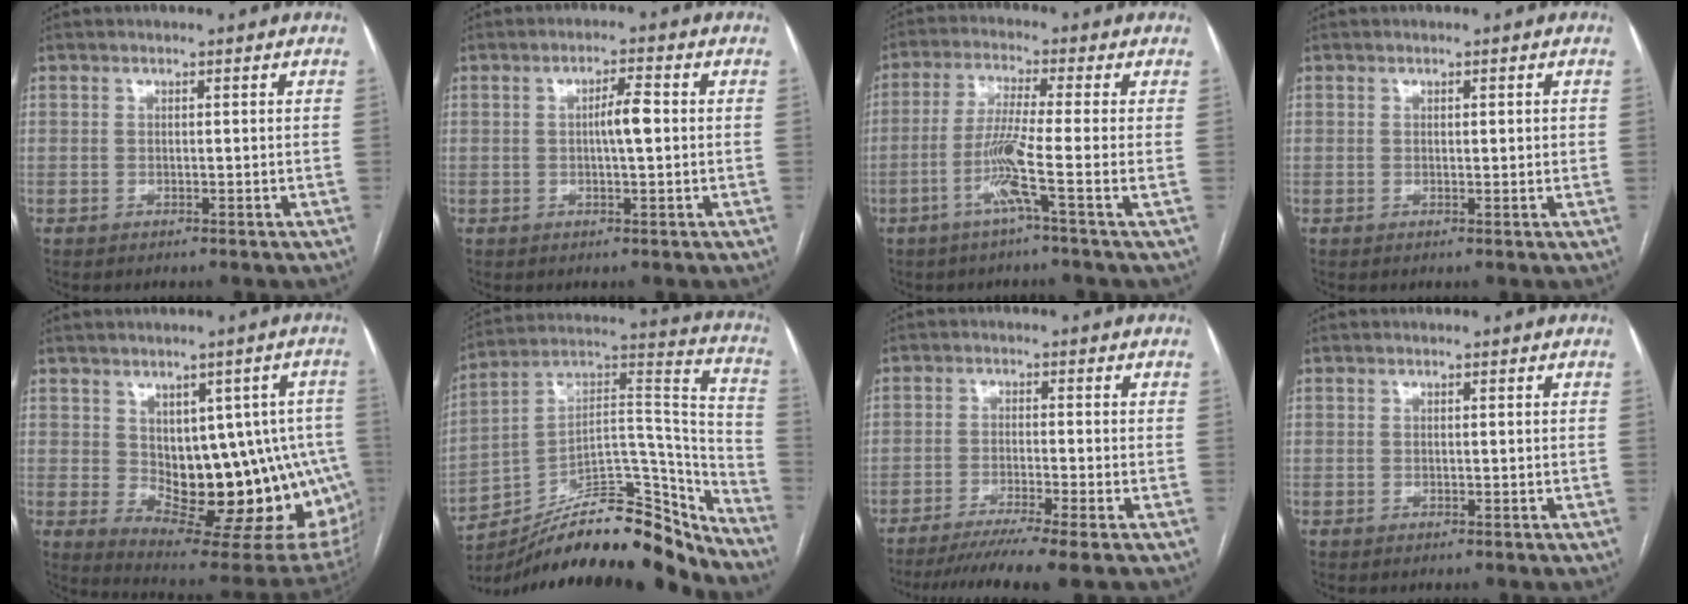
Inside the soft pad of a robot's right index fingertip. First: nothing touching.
{"total": 3.6, "force": [0.1, 0.4, 3.5], "torque": [-0.061, 0.004, 0.000]}
{"total": 7.1, "force": [-2.6, -1.8, 6.4], "torque": [-0.124, -0.011, -0.059]}
{"total": 1.4, "force": [0.3, 0.5, 1.3], "torque": [-0.016, 0.000, 0.004]}
{"total": 19.2, "force": [-1.4, 9.1, 16.8], "torque": [-0.150, 0.012, 0.010]}
{"total": 25.7, "force": [-21.5, 7.0, 12.2], "torque": [-0.165, 0.053, -0.337]}
{"total": 9.1, "force": [-7.3, -1.6, 5.2], "torque": [-0.071, -0.026, -0.115]}
{"total": 0.0}